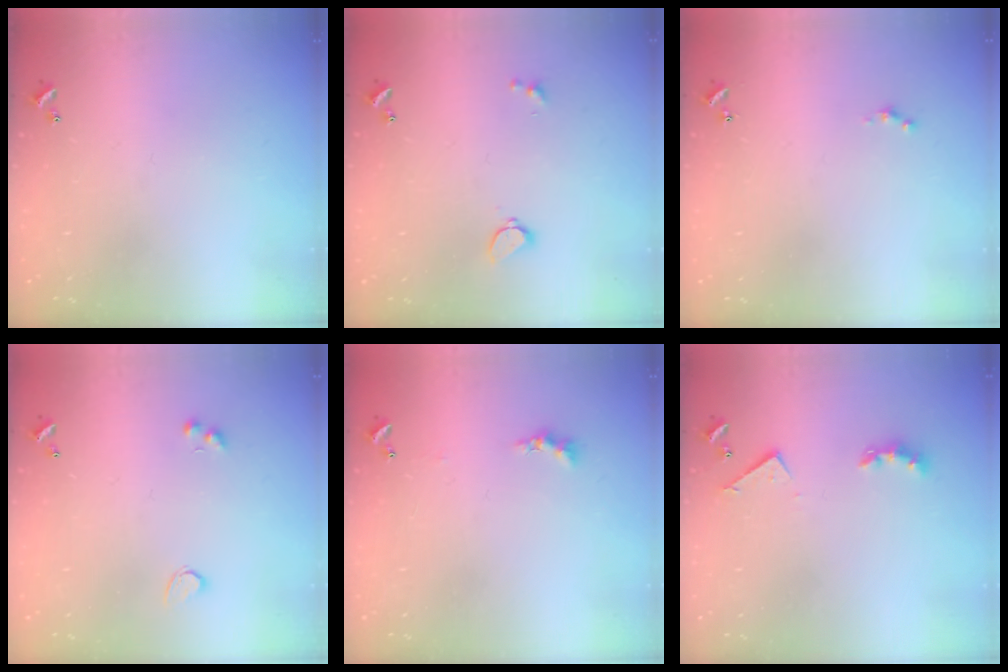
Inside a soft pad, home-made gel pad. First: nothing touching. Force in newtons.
{"total": 1.7, "press": 1.6, "slide": 0.5}
{"total": 0.0}
{"total": 1.9, "press": 1.5, "slide": 1.1}
{"total": 0.6, "press": 0.4, "slide": 0.5}
{"total": 3.5, "press": 3.4, "slide": 0.7}